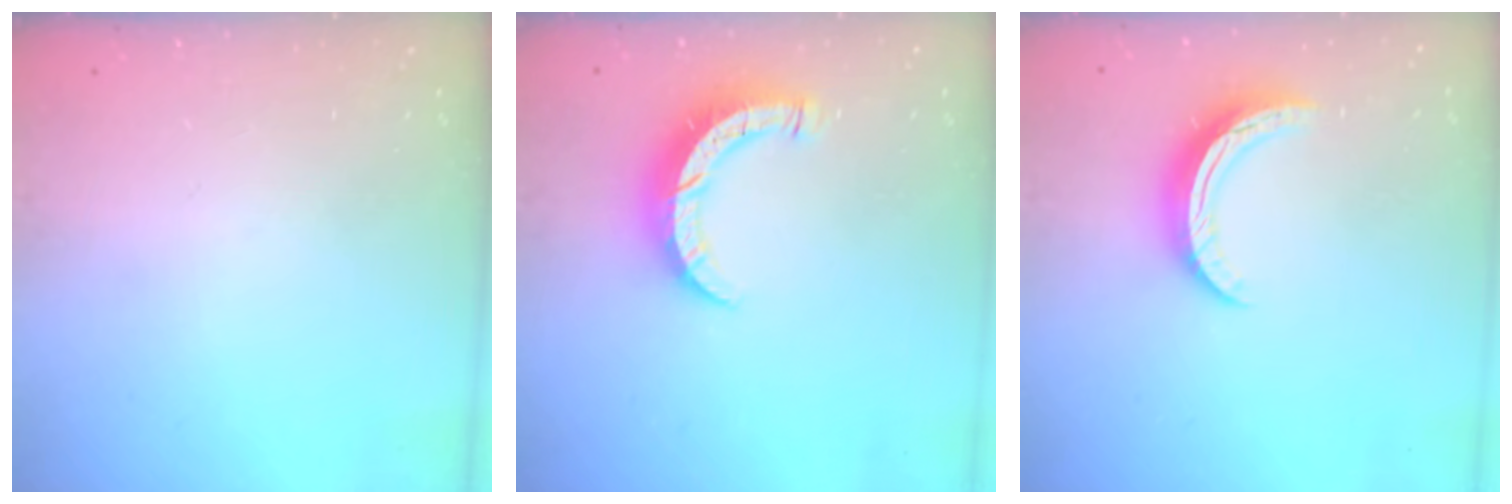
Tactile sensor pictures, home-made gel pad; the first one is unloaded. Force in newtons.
{"total": 8.3, "press": 8.3, "slide": 0.4}
{"total": 9.3, "press": 9.3, "slide": 0.3}